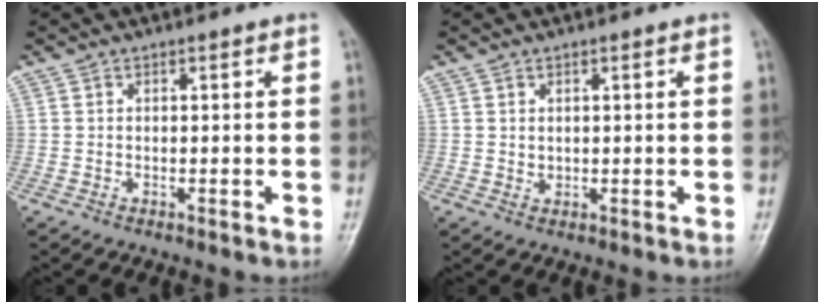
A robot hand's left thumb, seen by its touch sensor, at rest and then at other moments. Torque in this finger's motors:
{"motor_torque": [-0.15, -0.03, 0.08, -0.04, 0.00]}